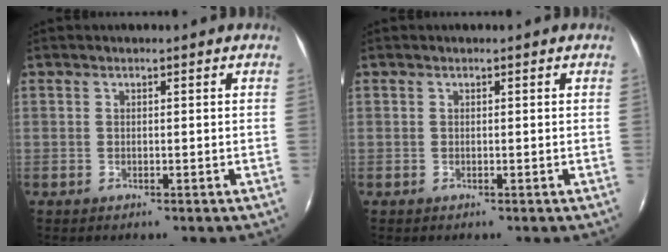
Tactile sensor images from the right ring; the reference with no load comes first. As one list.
[{"total": 0.0}]